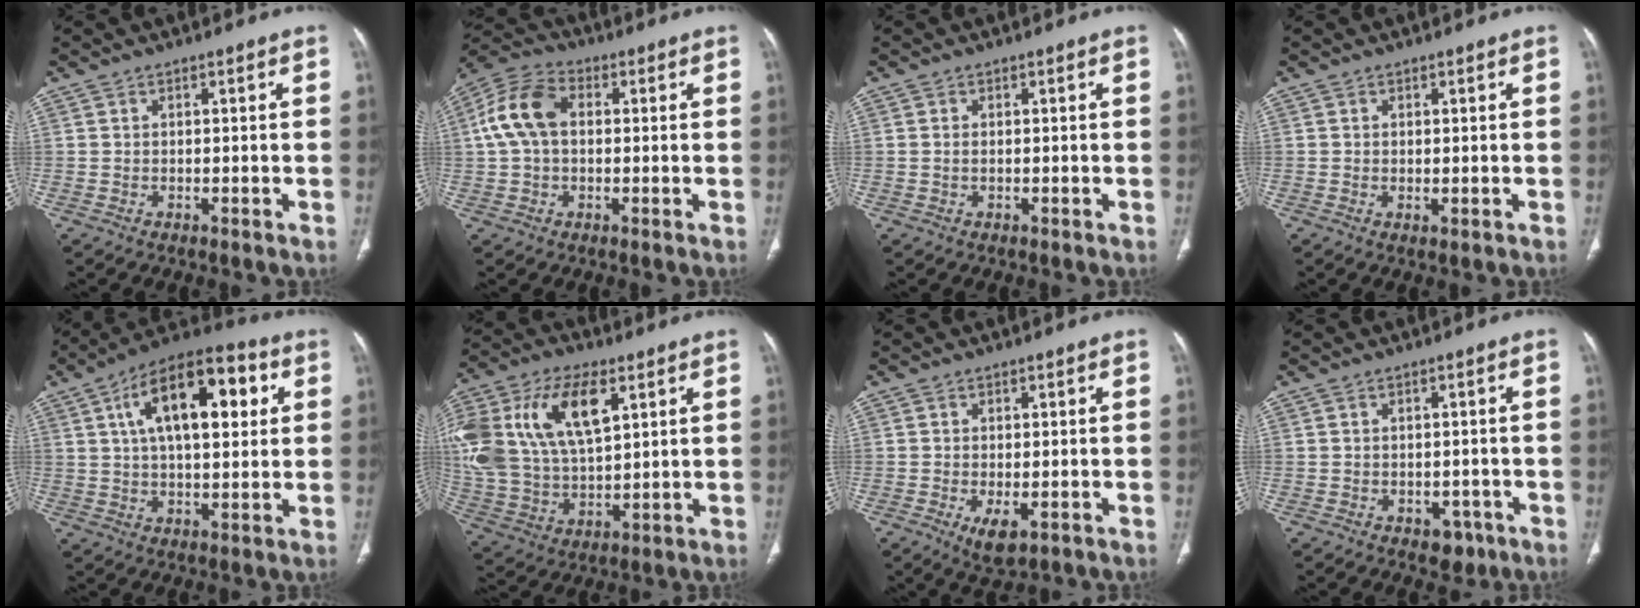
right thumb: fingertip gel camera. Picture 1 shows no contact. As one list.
[{"total": 10.7, "force": [1.3, 7.2, 7.8], "torque": [-0.162, 0.031, 0.017]}, {"total": 0.6, "force": [0.1, 0.2, 0.5], "torque": [-0.017, 0.003, 0.004]}, {"total": 1.0, "force": [-0.1, 0.4, 0.9], "torque": [-0.021, -0.006, 0.002]}, {"total": 18.9, "force": [5.7, 8.6, 15.8], "torque": [-0.229, 0.010, 0.083]}, {"total": 26.7, "force": [9.2, 14.9, 20.2], "torque": [-0.450, 0.013, 0.177]}, {"total": 4.4, "force": [-1.6, 1.9, 3.6], "torque": [-0.062, -0.010, -0.018]}, {"total": 3.5, "force": [-1.8, 2.4, 1.7], "torque": [-0.005, 0.008, -0.015]}]